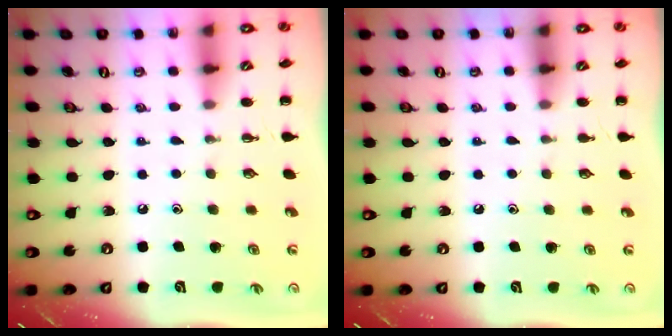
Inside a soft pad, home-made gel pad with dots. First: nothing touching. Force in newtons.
{"total": 0.0}